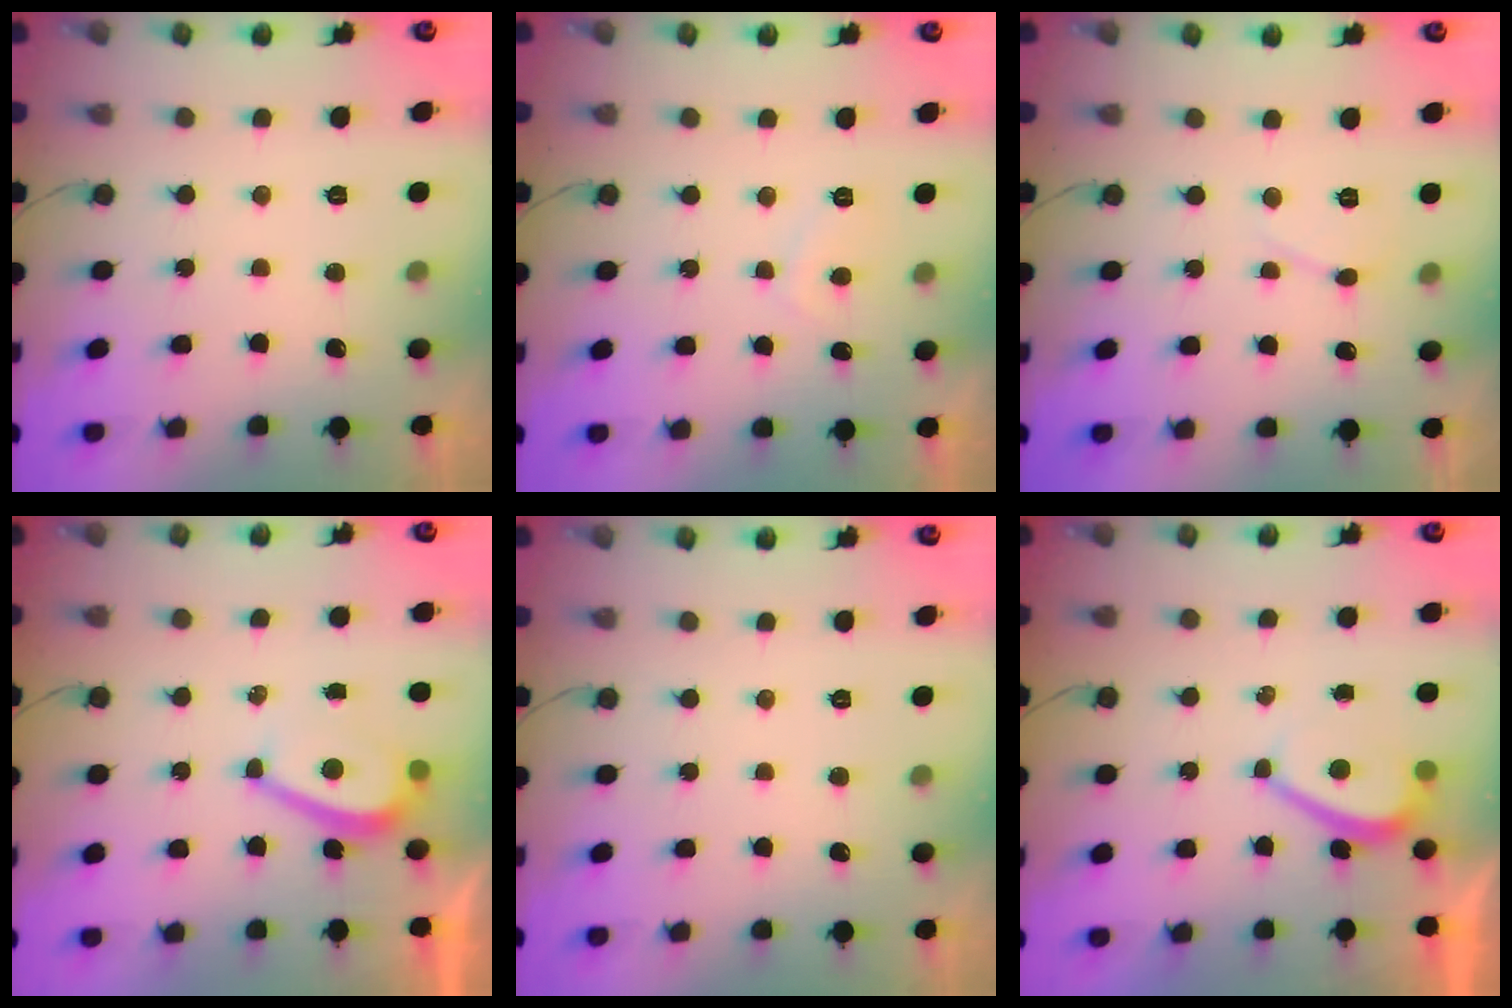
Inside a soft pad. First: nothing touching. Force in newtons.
{"total": 1.7, "press": 1.6, "slide": 0.6}
{"total": 2.9, "press": 2.9, "slide": 0.3}
{"total": 4.7, "press": 4.6, "slide": 0.6}
{"total": 0.0}
{"total": 2.0, "press": 1.9, "slide": 0.6}